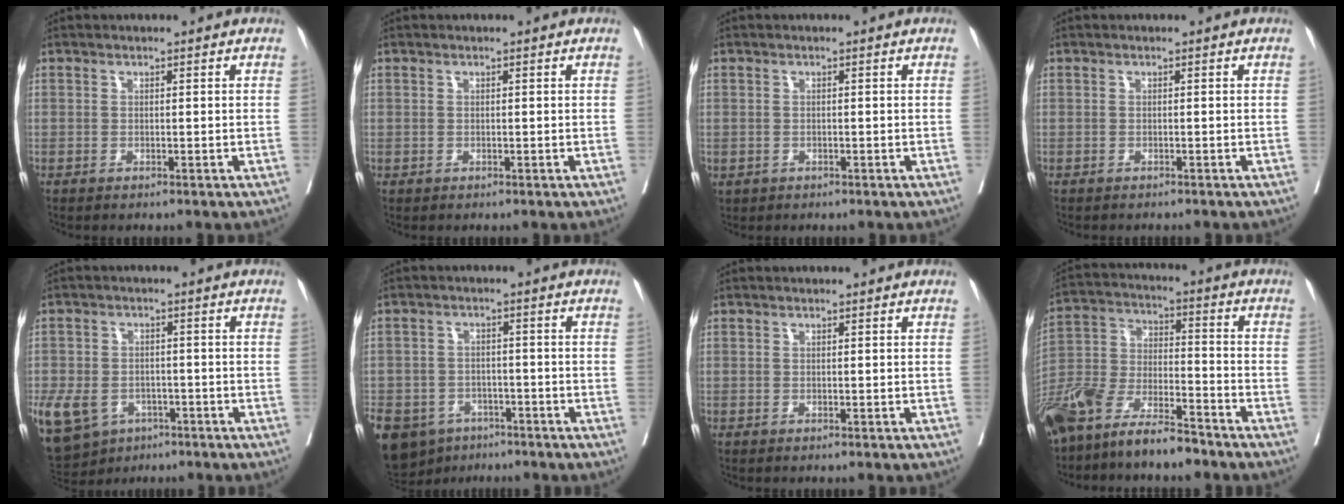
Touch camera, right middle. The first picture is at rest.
{"total": 0.0}
{"total": 1.0, "force": [-0.4, 0.8, 0.3], "torque": [-0.011, 0.001, -0.001]}
{"total": 1.8, "force": [-1.7, 0.5, 0.5], "torque": [-0.018, -0.005, -0.022]}
{"total": 21.1, "force": [-9.7, 16.1, 9.5], "torque": [-0.313, -0.018, -0.142]}
{"total": 16.6, "force": [-9.8, 11.7, 6.5], "torque": [-0.192, -0.011, -0.137]}
{"total": 0.0}
{"total": 14.6, "force": [-11.8, 3.6, 7.9], "torque": [-0.165, -0.006, -0.225]}